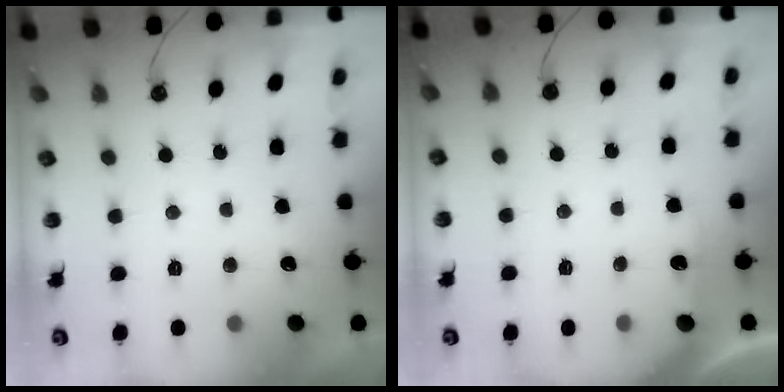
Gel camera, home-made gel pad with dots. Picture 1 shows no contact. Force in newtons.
{"total": 3.3, "press": 3.3, "slide": 0.3}